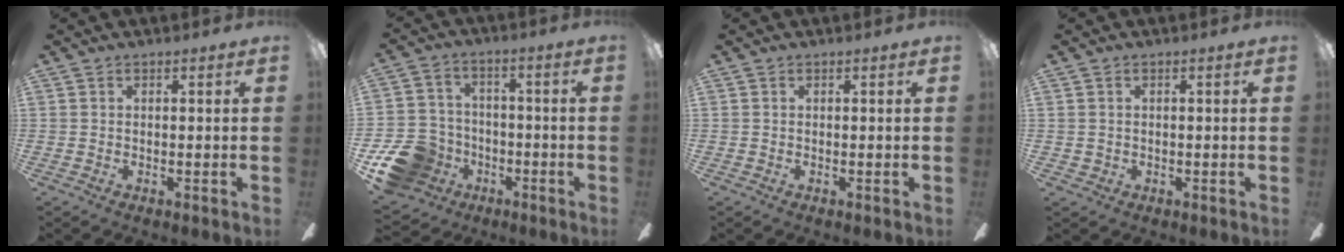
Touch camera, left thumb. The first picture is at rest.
{"total": 13.6, "force": [-6.6, 10.6, 5.3], "torque": [-0.121, 0.048, -0.115]}
{"total": 0.0}
{"total": 1.0, "force": [0.2, 1.0, 0.2], "torque": [-0.005, 0.004, 0.002]}